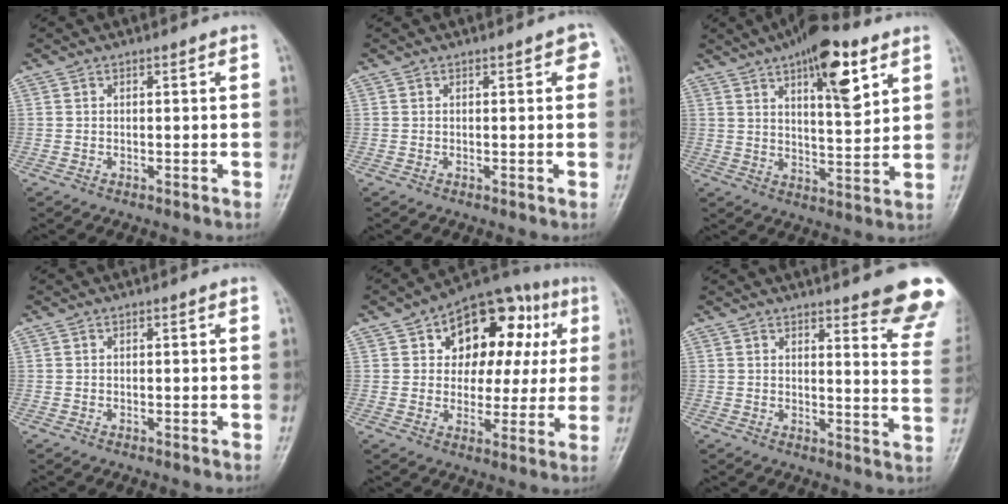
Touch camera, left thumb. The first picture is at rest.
{"total": 2.0, "force": [0.6, 0.8, 1.7], "torque": [-0.011, 0.003, 0.000]}
{"total": 14.3, "force": [7.3, 4.9, 11.3], "torque": [-0.147, -0.029, 0.110]}
{"total": 0.0}
{"total": 18.4, "force": [5.8, 12.1, 12.7], "torque": [-0.109, 0.020, 0.080]}
{"total": 14.6, "force": [11.1, 2.6, 9.1], "torque": [-0.077, -0.071, 0.115]}